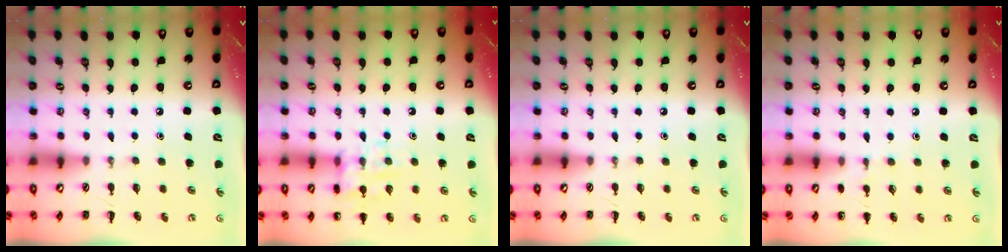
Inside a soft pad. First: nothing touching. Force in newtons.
{"total": 11.8, "press": 11.7, "slide": 0.7}
{"total": 0.0}
{"total": 4.8, "press": 4.6, "slide": 1.4}